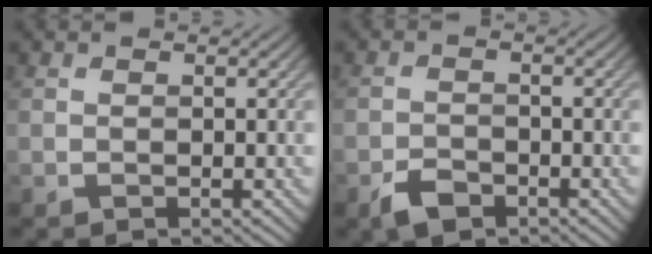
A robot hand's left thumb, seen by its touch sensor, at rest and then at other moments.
{"total": 3.0, "force": [-2.1, 1.6, 1.5], "torque": [-0.029, -0.002, -0.045]}